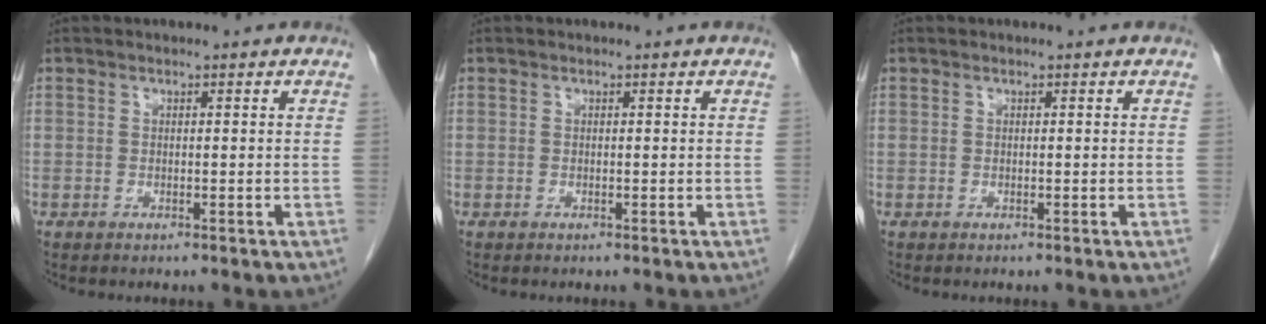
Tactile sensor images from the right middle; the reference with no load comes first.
{"total": 0.0}
{"total": 0.0}